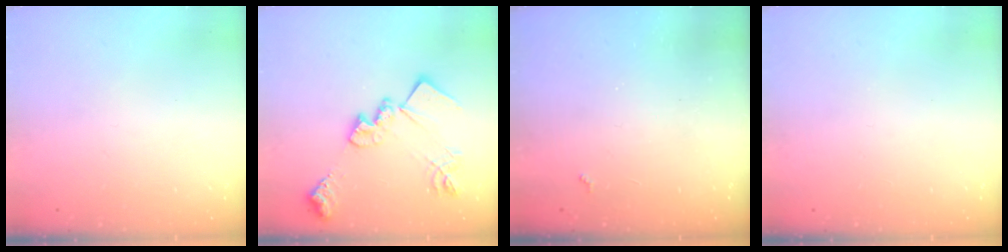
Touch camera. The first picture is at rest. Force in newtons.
{"total": 21.0, "press": 21.0, "slide": 1.4}
{"total": 2.3, "press": 2.2, "slide": 0.4}
{"total": 0.0}